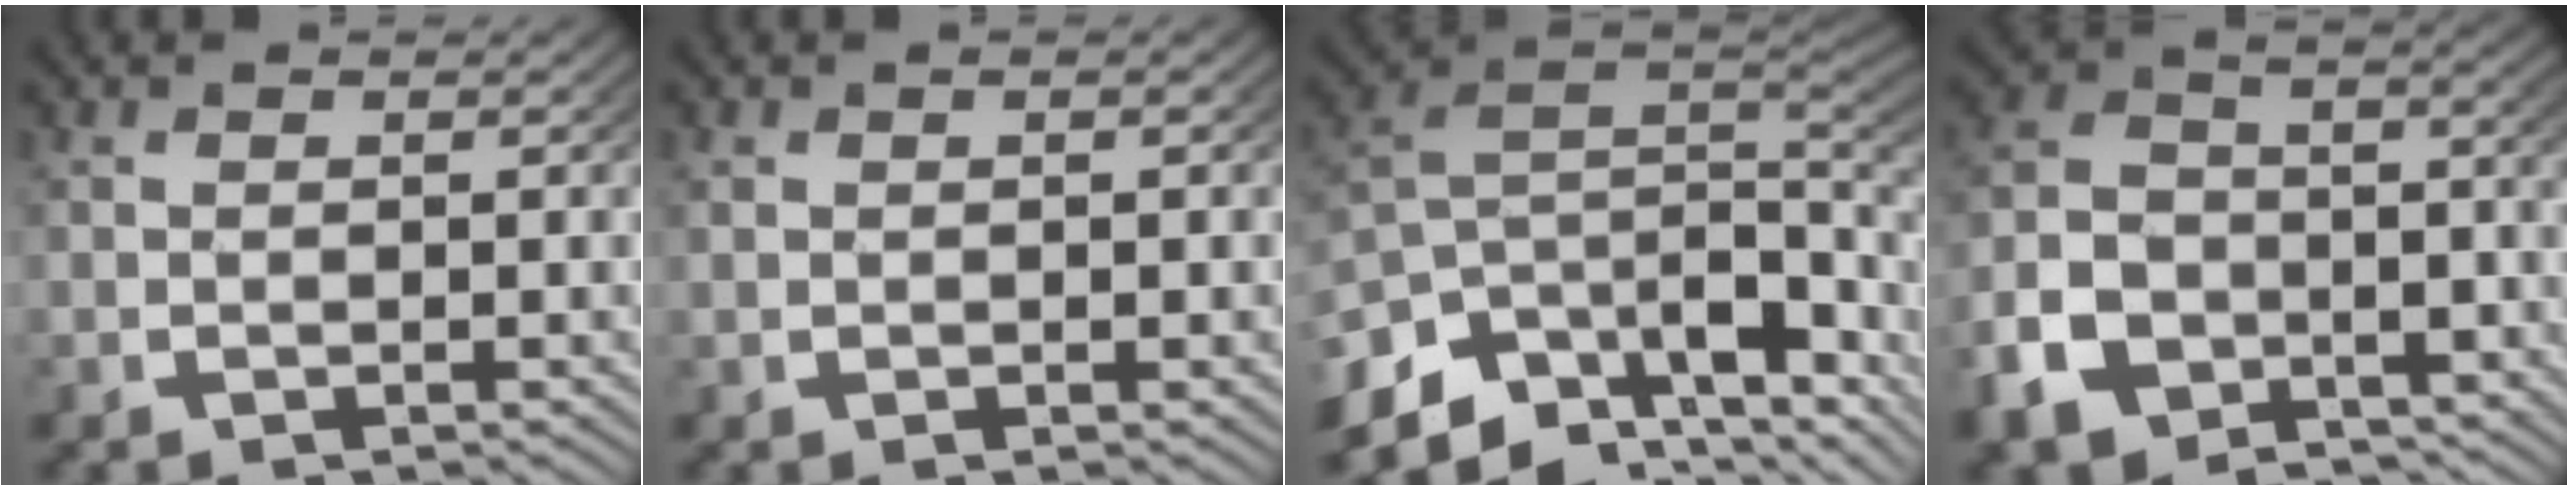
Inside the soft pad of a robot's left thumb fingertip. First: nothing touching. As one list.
[{"total": 0.8, "force": [0.2, 0.4, 0.6], "torque": [-0.011, 0.002, 0.006]}, {"total": 15.0, "force": [-3.0, 9.9, 10.8], "torque": [-0.226, -0.042, -0.028]}, {"total": 11.8, "force": [-5.6, 8.7, 5.6], "torque": [-0.127, -0.045, -0.086]}]